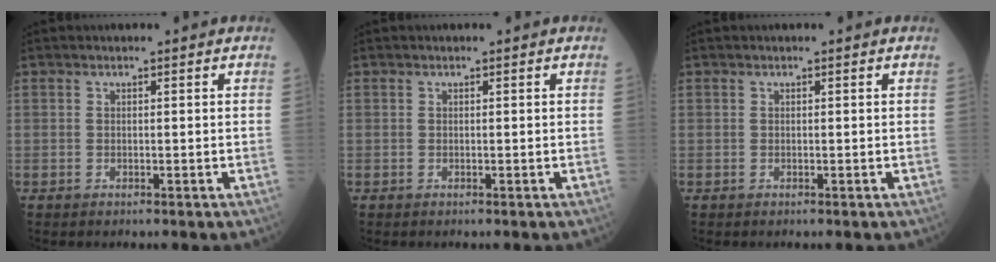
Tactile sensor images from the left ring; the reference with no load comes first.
{"total": 0.0}
{"total": 0.0}